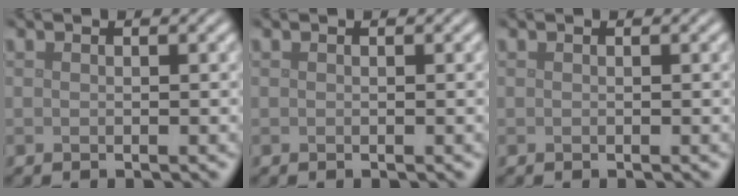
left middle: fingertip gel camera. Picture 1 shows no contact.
{"total": 0.0}
{"total": 0.0}